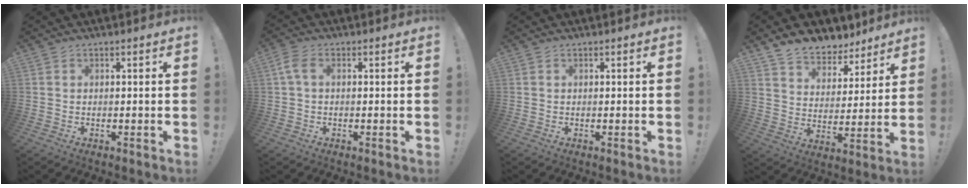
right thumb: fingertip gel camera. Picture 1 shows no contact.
{"total": 3.7, "force": [0.7, 2.0, 3.0], "torque": [-0.064, 0.007, 0.012]}
{"total": 0.0}
{"total": 9.4, "force": [8.2, 4.3, 1.7], "torque": [-0.033, -0.069, 0.155]}